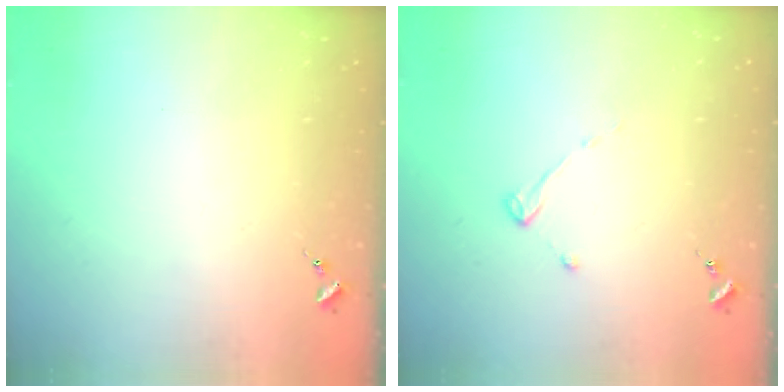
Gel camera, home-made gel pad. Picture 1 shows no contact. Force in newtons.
{"total": 2.7, "press": 2.7, "slide": 0.3}